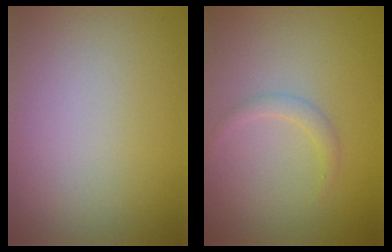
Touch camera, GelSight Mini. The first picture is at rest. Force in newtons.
{"total": 1.1, "press": 1.1, "slide": 0.2}